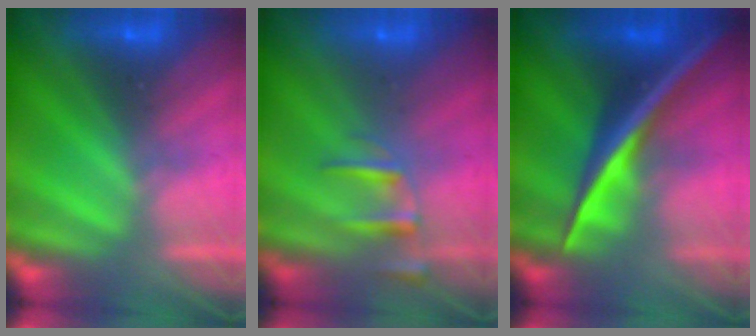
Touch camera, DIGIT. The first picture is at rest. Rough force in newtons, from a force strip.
{"total": 2.4}
{"total": 2.5}